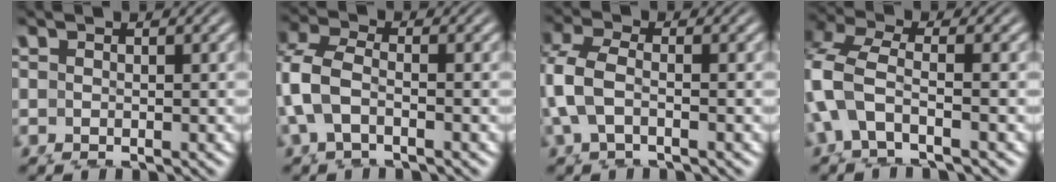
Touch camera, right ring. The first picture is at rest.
{"total": 5.5, "force": [0.6, 4.5, 3.1], "torque": [-0.099, -0.015, 0.008]}
{"total": 5.0, "force": [0.6, 3.9, 3.1], "torque": [-0.100, -0.016, 0.013]}
{"total": 5.1, "force": [0.3, 4.0, 3.1], "torque": [-0.112, -0.026, 0.016]}